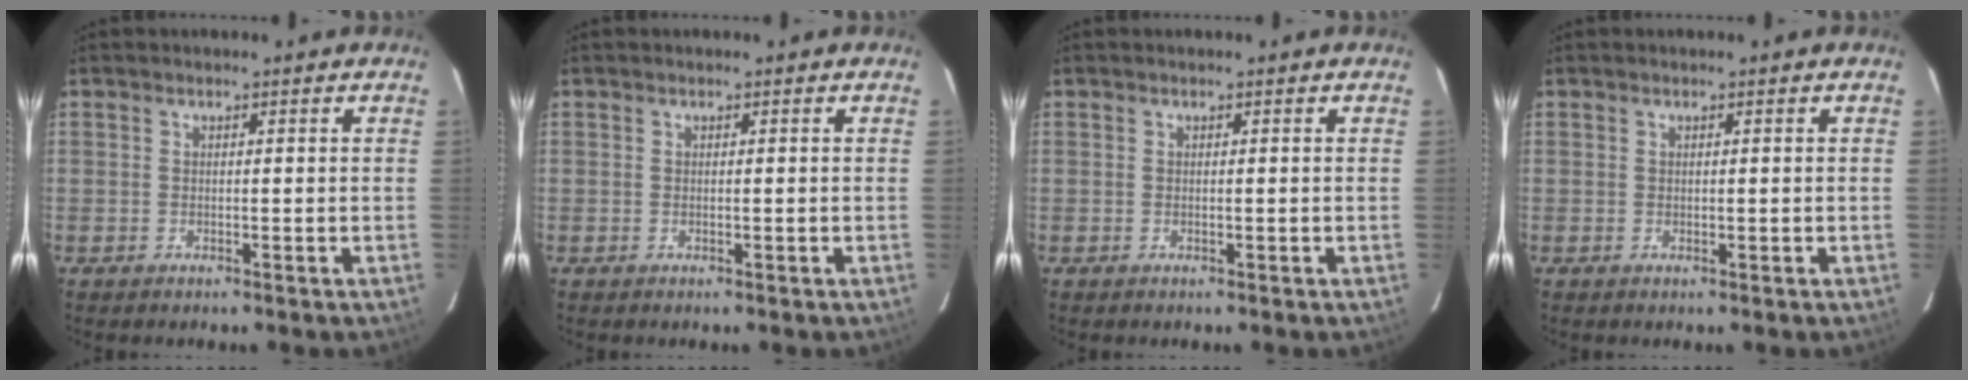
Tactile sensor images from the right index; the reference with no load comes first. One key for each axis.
{"total": 0.0}
{"total": 0.0}
{"total": 0.0}